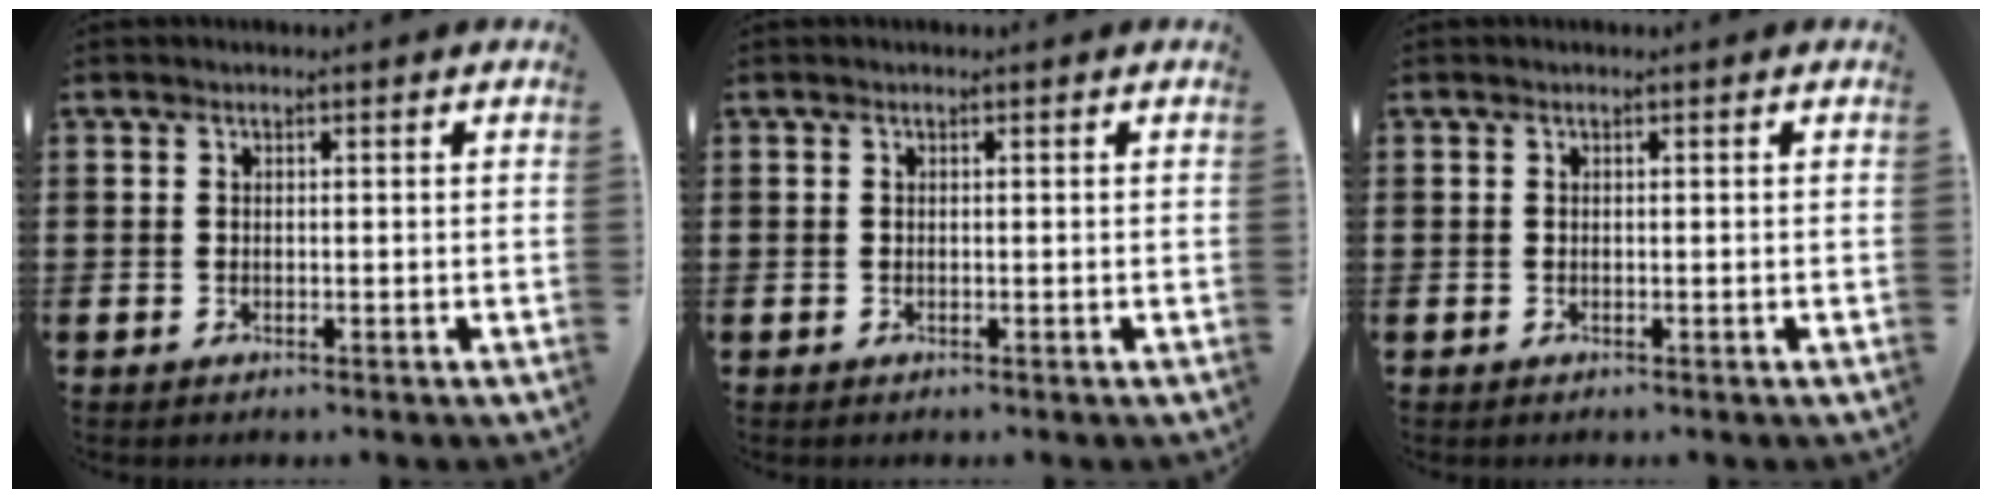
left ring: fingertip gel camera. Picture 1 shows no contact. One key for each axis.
{"total": 0.0}
{"total": 0.0}